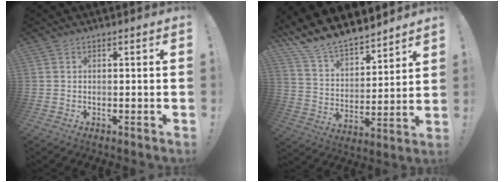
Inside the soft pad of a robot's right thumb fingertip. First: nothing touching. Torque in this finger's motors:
{"motor_torque": [0.33, 0.85, 0.46, 0.46, 0.01]}